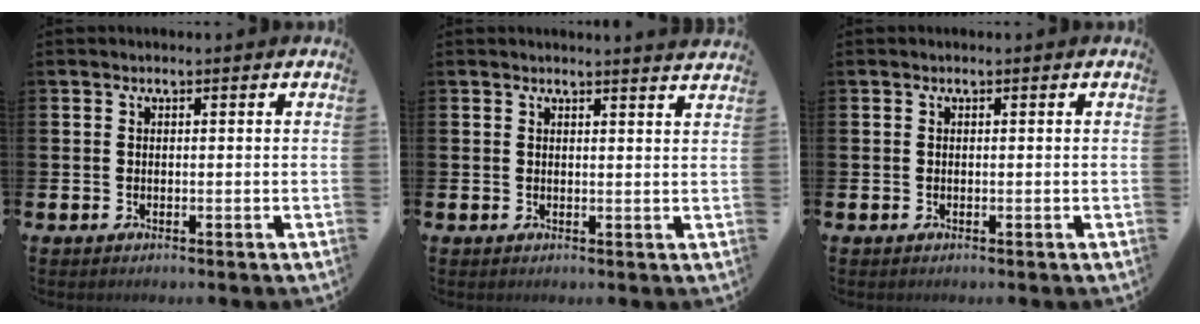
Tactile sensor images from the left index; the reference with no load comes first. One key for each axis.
{"total": 1.8, "fx": 1.8, "fy": -0.3, "fz": -0.1, "tx": 0.010, "ty": -0.015, "tz": 0.031}
{"total": 0.0}